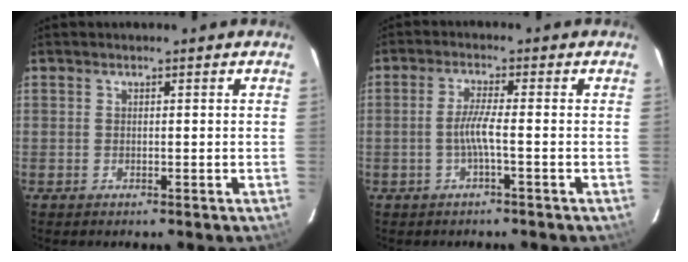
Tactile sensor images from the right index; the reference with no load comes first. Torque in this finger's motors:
{"motor_torque": [0.62, -0.33, 0.32, 0.10]}